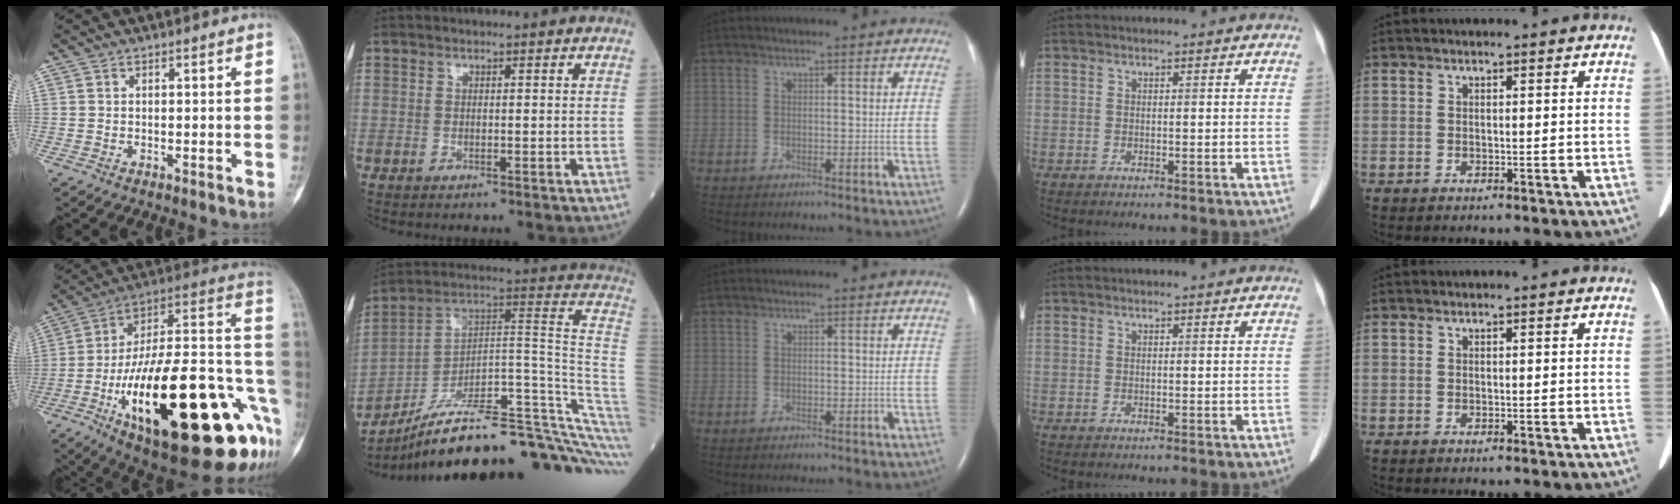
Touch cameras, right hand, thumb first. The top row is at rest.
{"thumb": {"total": 38.2, "force": [-11.9, 13.0, 33.8], "torque": [-0.453, 0.036, -0.182]}, "index": {"total": 30.7, "force": [-23.2, 2.9, 19.9], "torque": [-0.166, 0.032, -0.335]}}